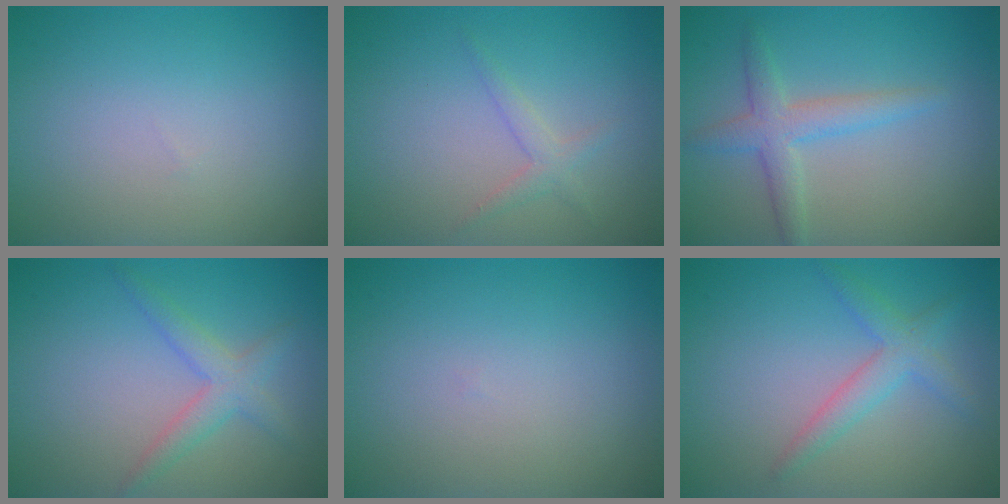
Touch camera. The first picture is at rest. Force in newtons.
{"total": 1.4, "press": 1.4, "slide": 0.1}
{"total": 2.9, "press": 2.9, "slide": 0.0}
{"total": 2.6, "press": 2.6, "slide": 0.1}
{"total": 0.0}
{"total": 2.6, "press": 2.6, "slide": 0.1}